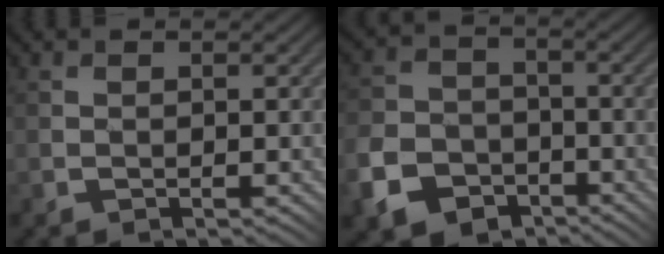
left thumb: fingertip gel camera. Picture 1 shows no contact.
{"total": 8.5, "force": [-4.5, 6.2, 3.8], "torque": [-0.102, -0.021, -0.091]}